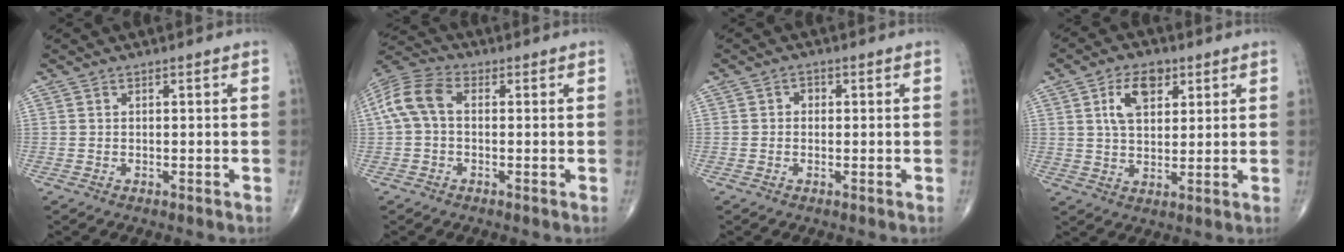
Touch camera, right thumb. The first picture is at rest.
{"total": 8.6, "force": [0.4, 5.4, 6.6], "torque": [-0.140, 0.028, -0.001]}
{"total": 1.6, "force": [0.0, 1.3, 0.9], "torque": [-0.002, 0.005, -0.007]}
{"total": 8.4, "force": [3.2, 5.0, 5.9], "torque": [-0.082, -0.007, 0.056]}